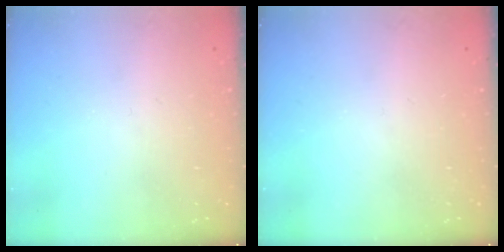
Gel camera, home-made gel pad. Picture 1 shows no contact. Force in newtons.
{"total": 0.0}